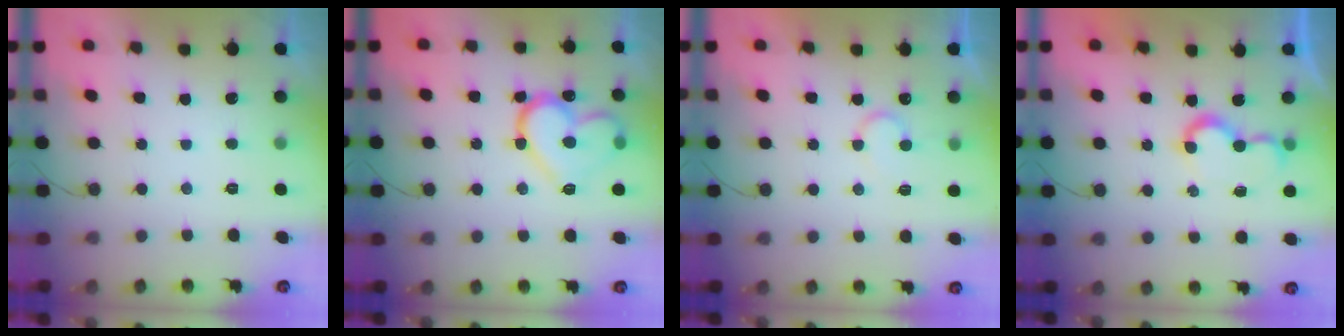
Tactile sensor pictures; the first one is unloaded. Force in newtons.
{"total": 16.2, "press": 16.2, "slide": 1.4}
{"total": 6.8, "press": 6.8, "slide": 0.6}
{"total": 6.6, "press": 6.5, "slide": 0.7}